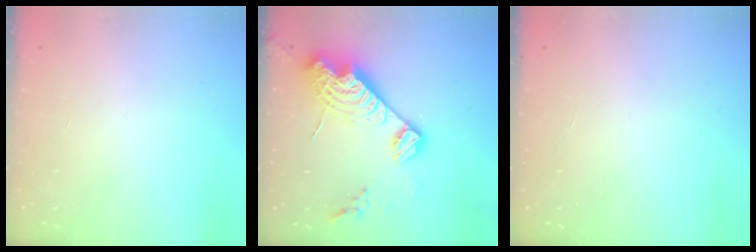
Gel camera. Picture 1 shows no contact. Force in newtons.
{"total": 17.4, "press": 17.3, "slide": 1.7}
{"total": 0.0}